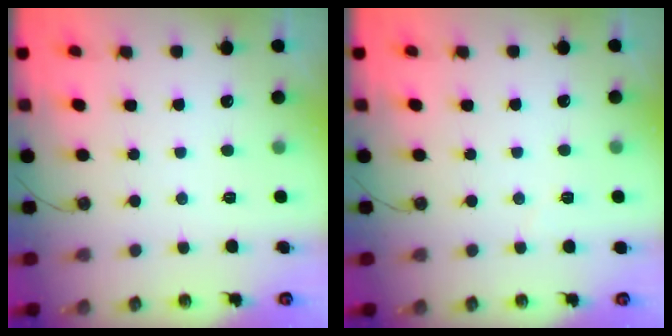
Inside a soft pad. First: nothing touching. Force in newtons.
{"total": 3.0, "press": 3.0, "slide": 0.3}